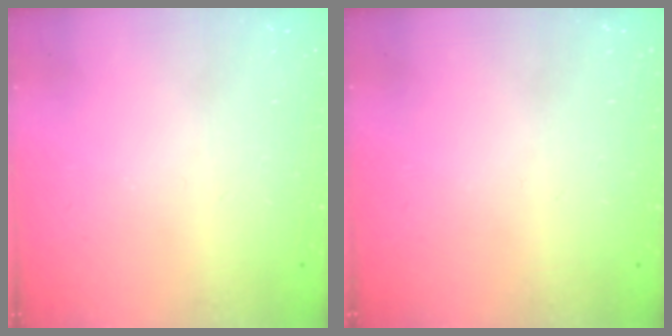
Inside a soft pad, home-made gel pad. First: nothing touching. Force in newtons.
{"total": 0.0}